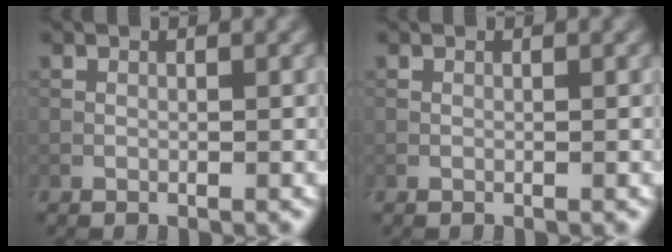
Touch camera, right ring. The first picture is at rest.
{"total": 0.0}